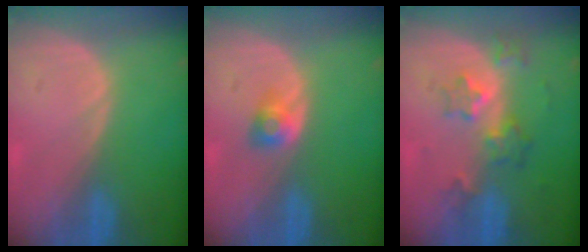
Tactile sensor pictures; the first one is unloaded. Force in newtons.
{"total": 2.7, "press": 2.4, "slide": 1.2}
{"total": 6.1, "press": 5.4, "slide": 2.8}